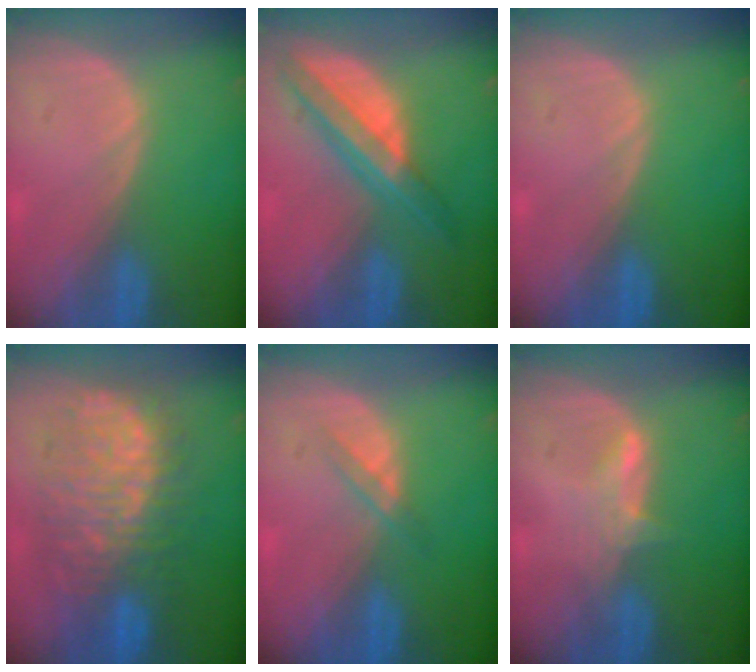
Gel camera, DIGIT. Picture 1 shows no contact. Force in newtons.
{"total": 7.9, "press": 6.6, "slide": 4.2}
{"total": 0.0}
{"total": 12.3, "press": 12.2, "slide": 1.5}
{"total": 1.8, "press": 1.8, "slide": 0.2}
{"total": 2.9, "press": 2.9, "slide": 0.4}